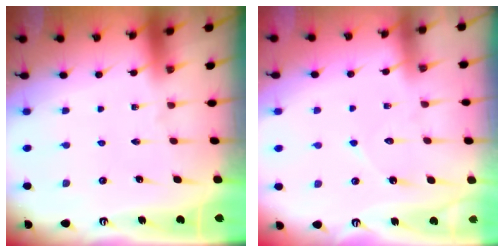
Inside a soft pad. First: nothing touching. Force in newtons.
{"total": 5.1, "press": 5.0, "slide": 0.6}